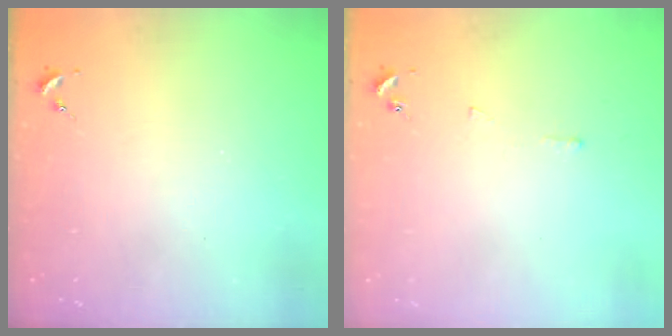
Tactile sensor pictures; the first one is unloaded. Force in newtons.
{"total": 2.5, "press": 2.5, "slide": 0.3}